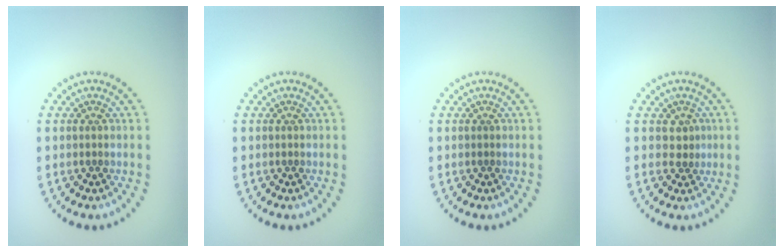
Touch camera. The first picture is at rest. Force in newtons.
{"total": 0.0}
{"total": 0.0}
{"total": 1.1, "press": 0.8, "slide": 0.8}